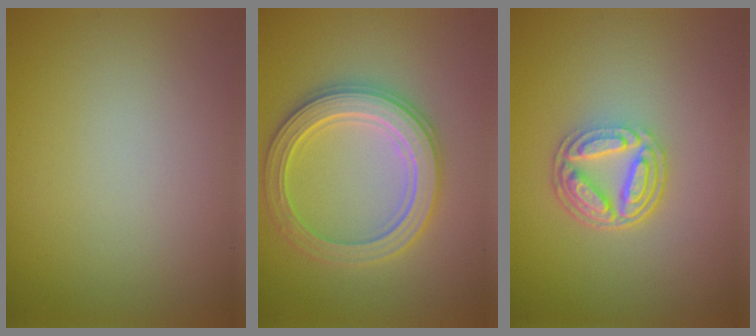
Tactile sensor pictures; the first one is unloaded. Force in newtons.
{"total": 5.5, "press": 5.5, "slide": 0.9}
{"total": 4.9, "press": 3.5, "slide": 3.4}